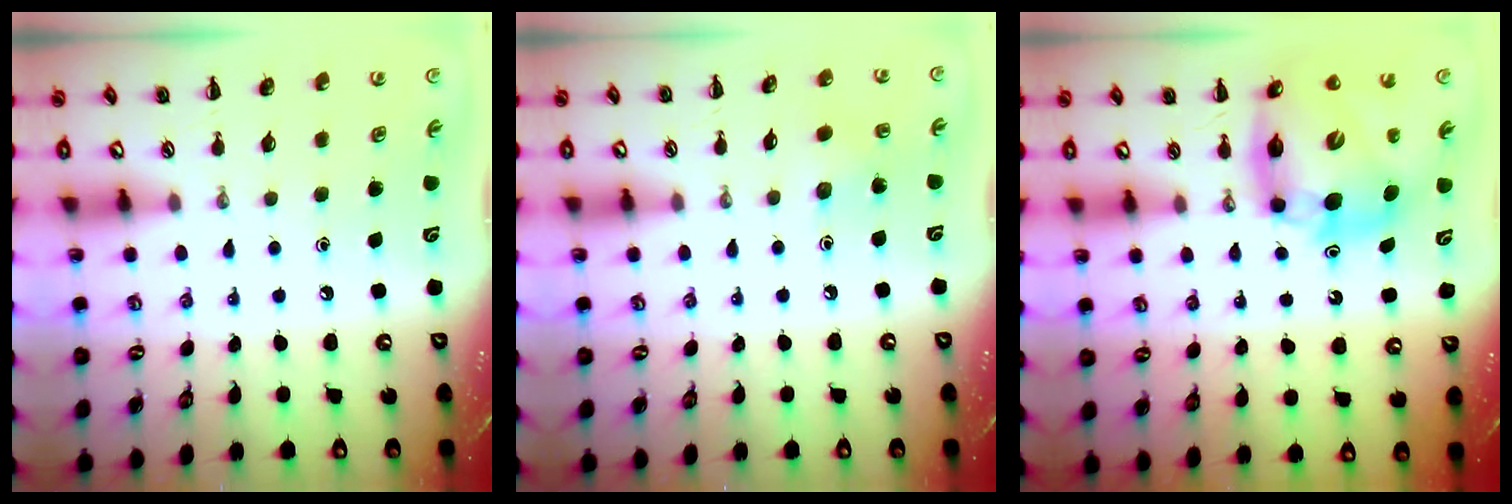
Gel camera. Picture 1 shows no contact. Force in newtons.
{"total": 5.0, "press": 4.8, "slide": 1.4}
{"total": 12.0, "press": 11.5, "slide": 3.3}